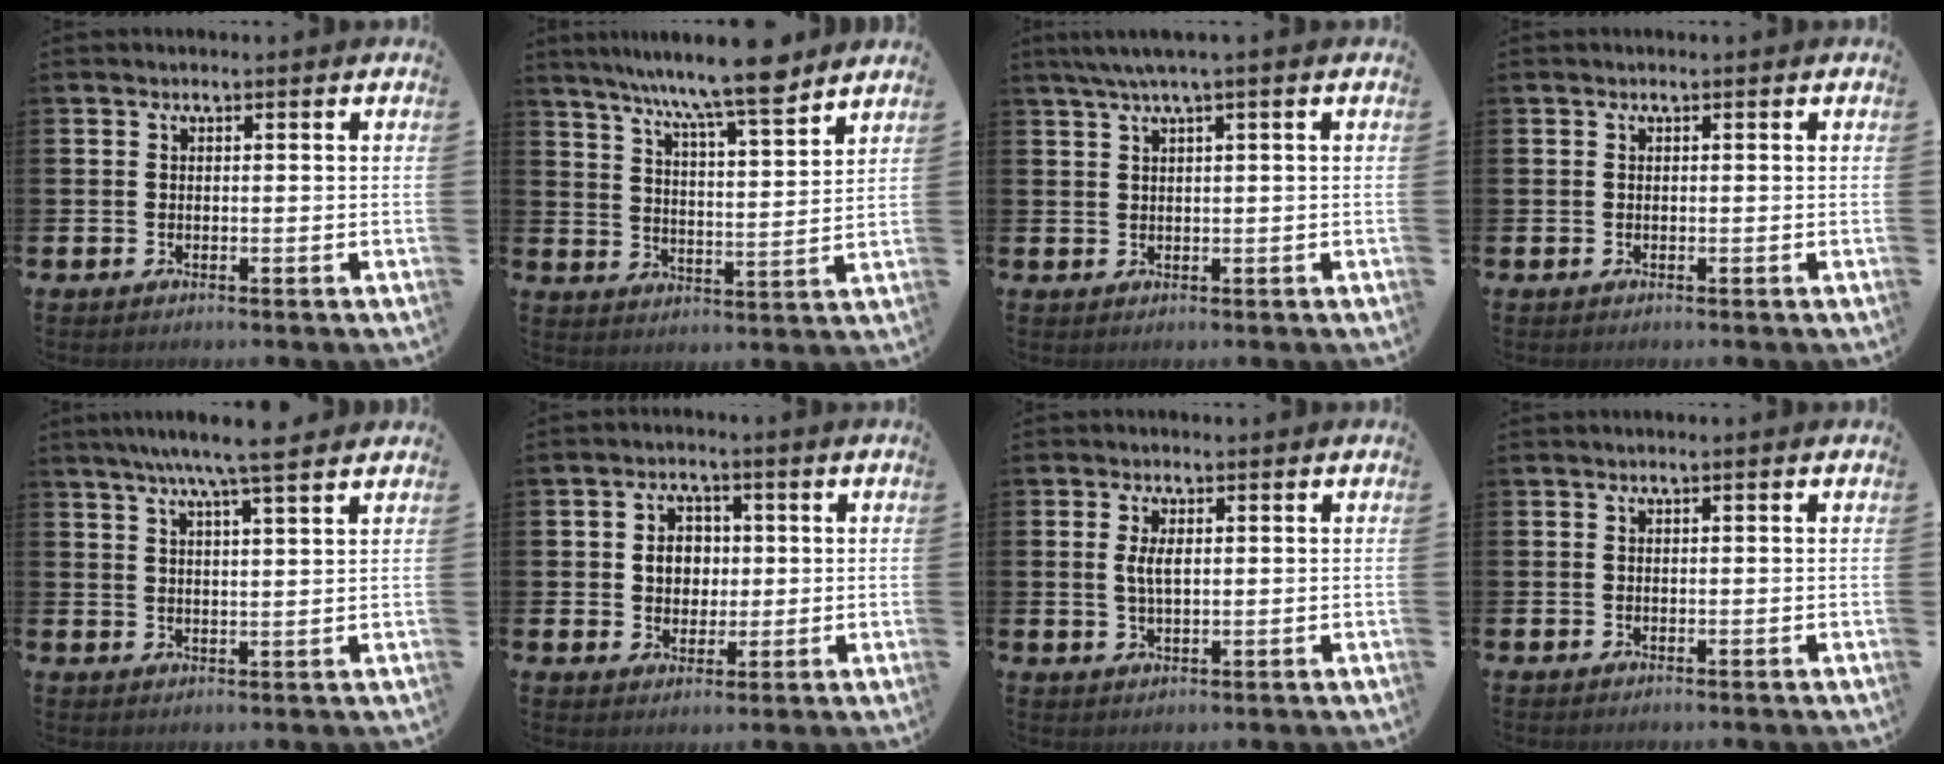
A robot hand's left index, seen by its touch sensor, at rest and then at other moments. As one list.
[{"total": 10.4, "force": [9.1, 0.8, 5.0], "torque": [-0.112, -0.048, 0.158]}, {"total": 2.8, "force": [1.7, -0.3, 2.2], "torque": [-0.051, 0.005, 0.031]}, {"total": 0.0}, {"total": 6.2, "force": [5.5, -0.1, 2.8], "torque": [-0.063, -0.018, 0.096]}, {"total": 4.0, "force": [0.8, 3.4, 1.9], "torque": [-0.034, 0.009, 0.006]}, {"total": 2.8, "force": [0.8, 1.2, 2.5], "torque": [-0.045, 0.003, 0.009]}, {"total": 0.0}]